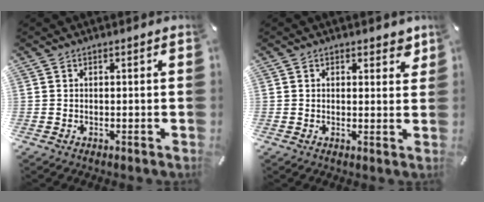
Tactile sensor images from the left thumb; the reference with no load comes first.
{"total": 2.6, "force": [1.5, 1.7, 1.3], "torque": [-0.006, -0.003, 0.021]}